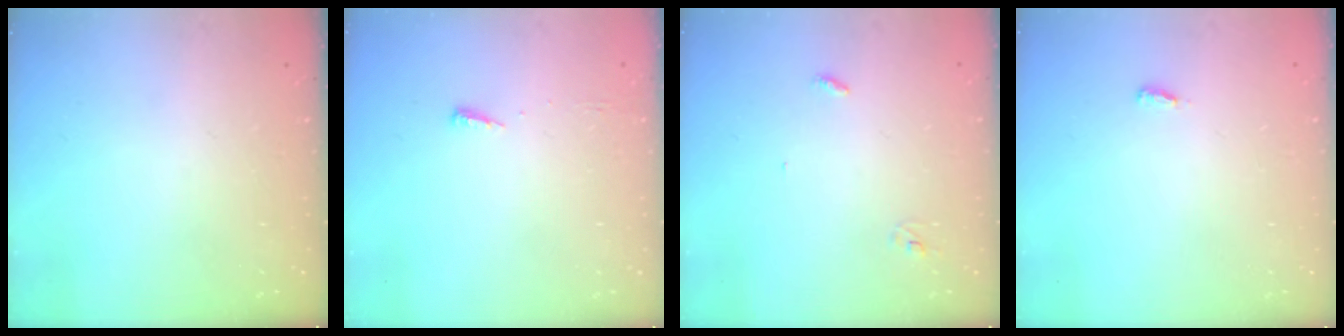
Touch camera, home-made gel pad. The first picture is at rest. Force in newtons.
{"total": 3.7, "press": 3.7, "slide": 0.5}
{"total": 2.8, "press": 2.8, "slide": 0.2}
{"total": 2.6, "press": 2.4, "slide": 1.0}